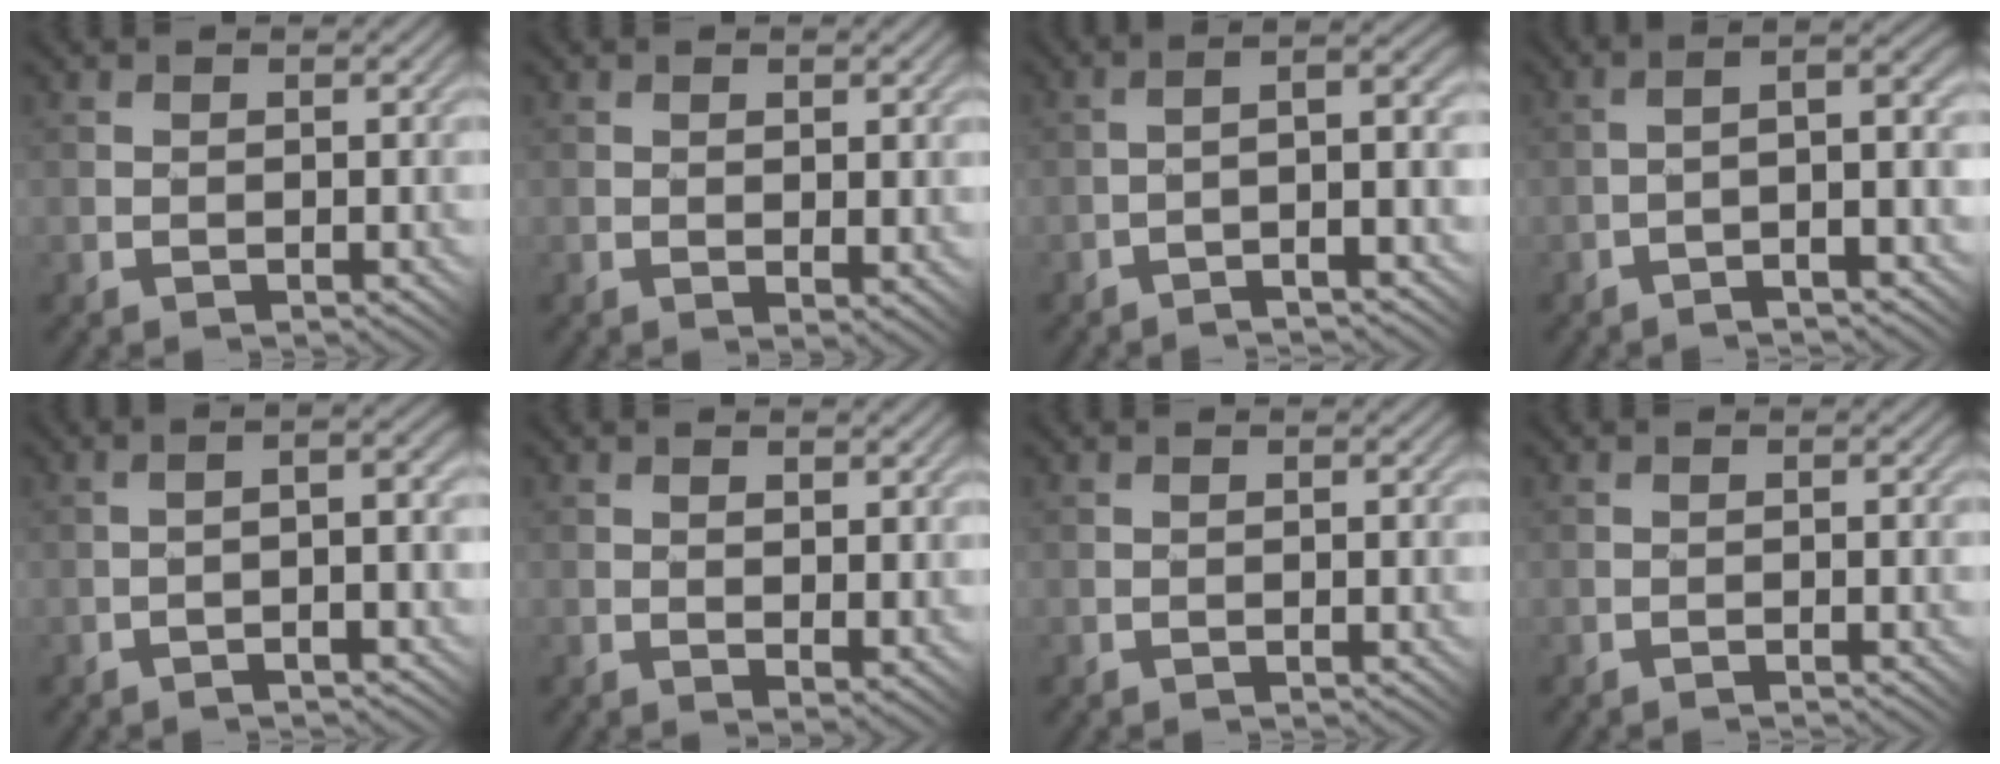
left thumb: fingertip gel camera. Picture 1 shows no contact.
{"total": 2.2, "force": [0.3, 0.7, 2.1], "torque": [-0.030, -0.003, 0.014]}
{"total": 6.3, "force": [-2.1, 0.9, 5.9], "torque": [-0.083, 0.023, -0.040]}
{"total": 6.2, "force": [-1.8, 1.0, 5.9], "torque": [-0.089, 0.021, -0.033]}
{"total": 4.4, "force": [-1.3, 0.8, 4.2], "torque": [-0.065, 0.007, -0.020]}
{"total": 2.6, "force": [0.6, 0.9, 2.4], "torque": [-0.037, -0.002, 0.018]}
{"total": 0.8, "force": [-0.3, 0.1, 0.7], "torque": [-0.009, 0.006, -0.003]}
{"total": 0.8, "force": [-0.6, -0.3, 0.5], "torque": [-0.007, 0.009, -0.013]}